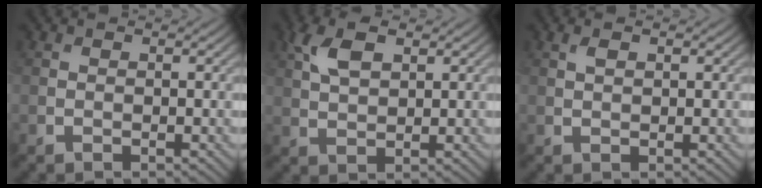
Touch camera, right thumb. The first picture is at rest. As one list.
[{"total": 5.3, "force": [2.5, 2.6, 3.9], "torque": [-0.093, 0.008, 0.050]}, {"total": 1.4, "force": [0.7, 0.6, 1.1], "torque": [-0.026, 0.001, 0.015]}]